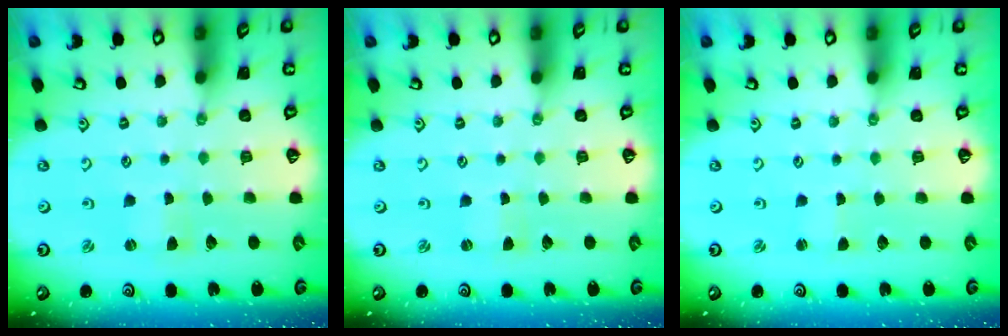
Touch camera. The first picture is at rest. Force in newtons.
{"total": 0.0}
{"total": 0.0}